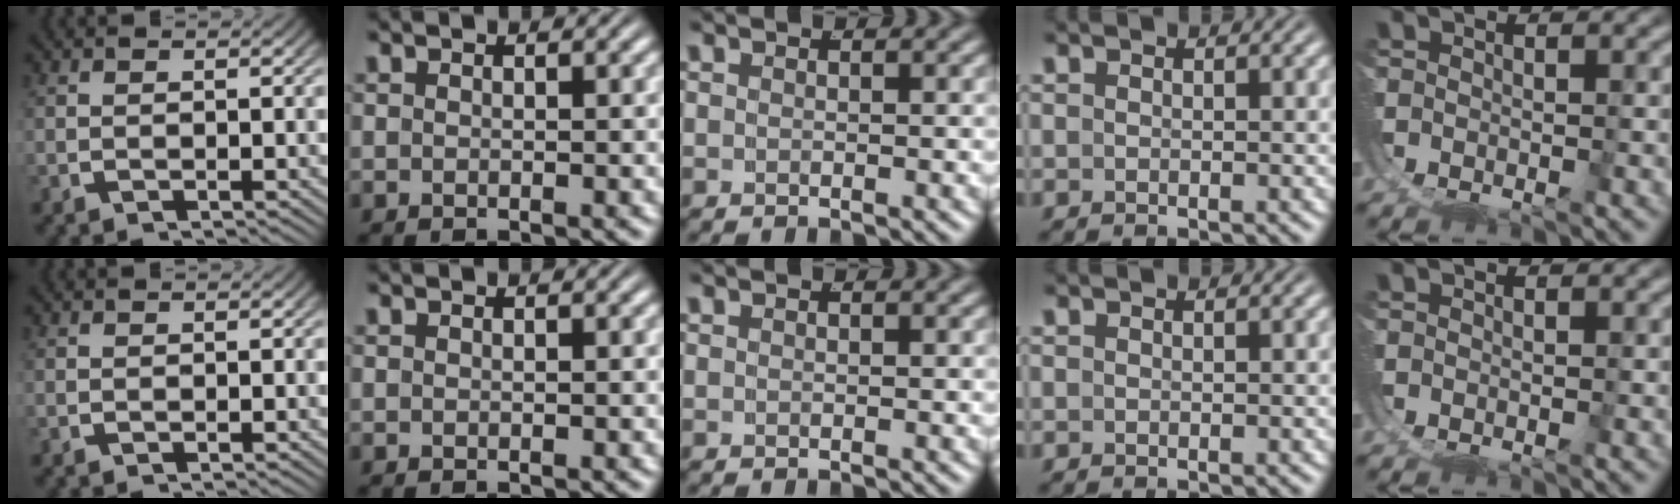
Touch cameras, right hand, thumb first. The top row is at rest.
{}